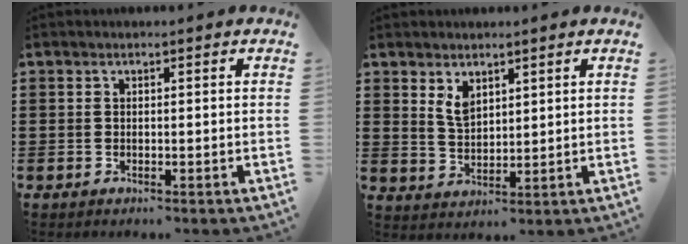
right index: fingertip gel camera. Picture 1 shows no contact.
{"total": 3.5, "force": [2.2, 1.8, 1.9], "torque": [-0.045, 0.003, 0.041]}